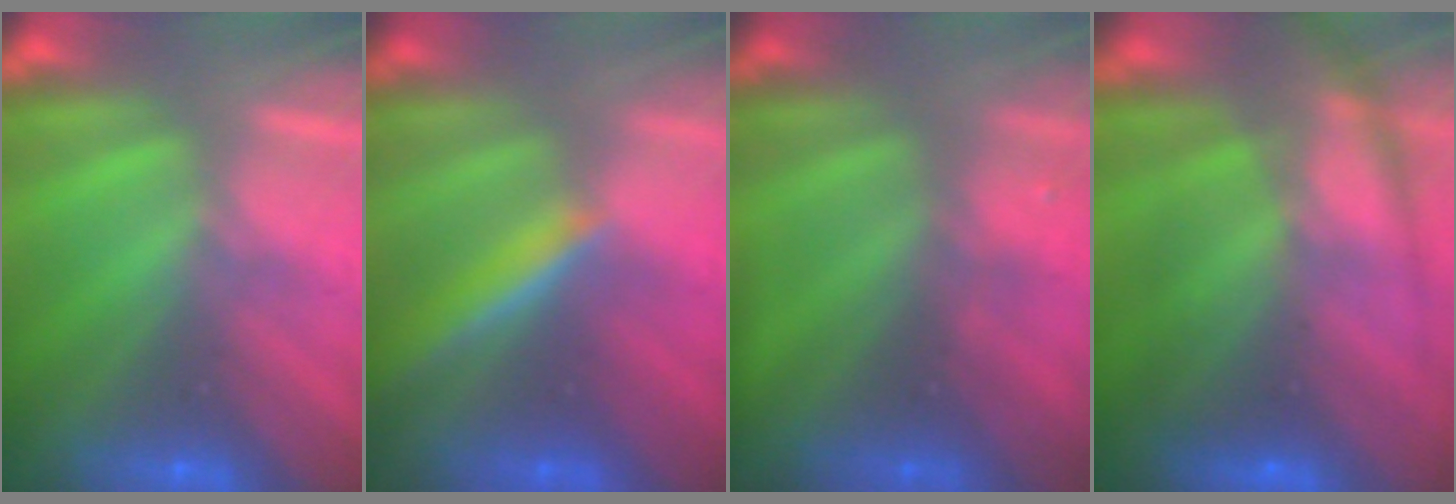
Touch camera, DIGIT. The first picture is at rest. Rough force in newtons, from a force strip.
{"total": 4.7}
{"total": 8.1}
{"total": 7.4}